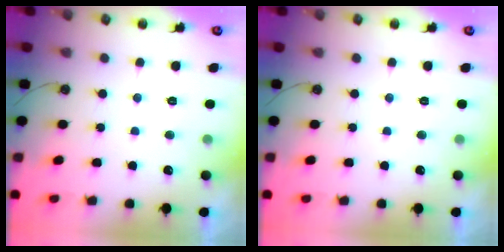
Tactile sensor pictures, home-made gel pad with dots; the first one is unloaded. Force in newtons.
{"total": 0.0}